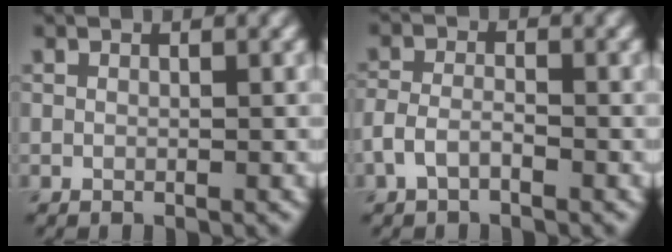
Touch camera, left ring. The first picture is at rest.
{"total": 2.1, "force": [-1.2, 1.0, 1.4], "torque": [-0.029, 0.006, -0.030]}